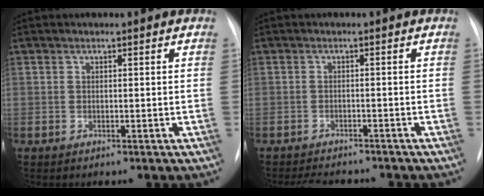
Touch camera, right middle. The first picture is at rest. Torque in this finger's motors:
{"motor_torque": [0.02, -0.02, 0.01, 0.01]}